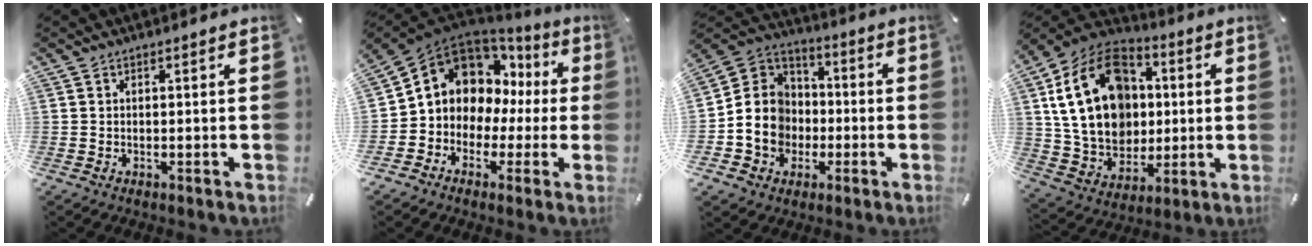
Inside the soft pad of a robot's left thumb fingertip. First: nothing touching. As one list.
[{"total": 9.4, "force": [2.3, 8.6, 2.9], "torque": [-0.068, -0.030, 0.051]}, {"total": 12.5, "force": [-3.1, 11.5, 3.9], "torque": [-0.096, 0.012, -0.057]}, {"total": 23.1, "force": [3.1, 18.1, 13.9], "torque": [-0.271, 0.004, 0.059]}]